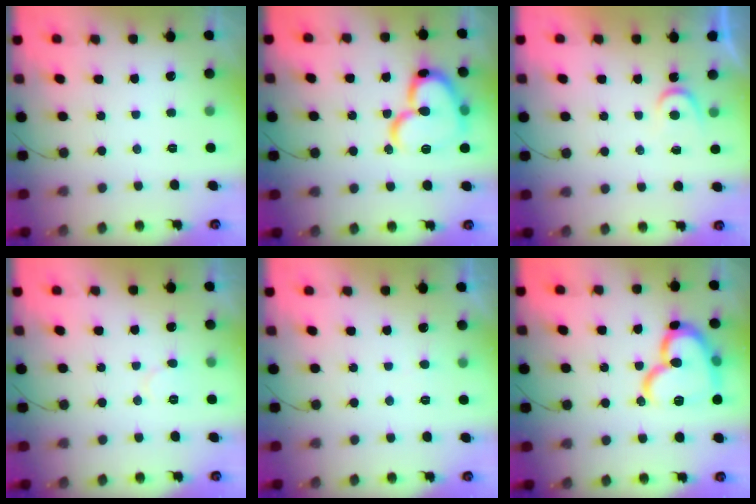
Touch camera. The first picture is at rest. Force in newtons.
{"total": 19.7, "press": 19.5, "slide": 2.2}
{"total": 3.1, "press": 3.1, "slide": 0.4}
{"total": 5.3, "press": 5.2, "slide": 0.6}
{"total": 3.3, "press": 3.3, "slide": 0.2}
{"total": 18.4, "press": 18.3, "slide": 2.4}